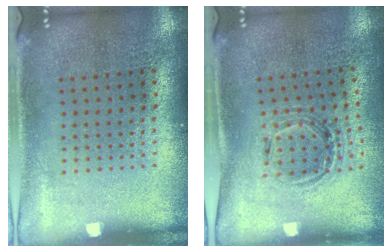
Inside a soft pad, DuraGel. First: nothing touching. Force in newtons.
{"total": 1.0, "press": 1.0, "slide": 0.1}